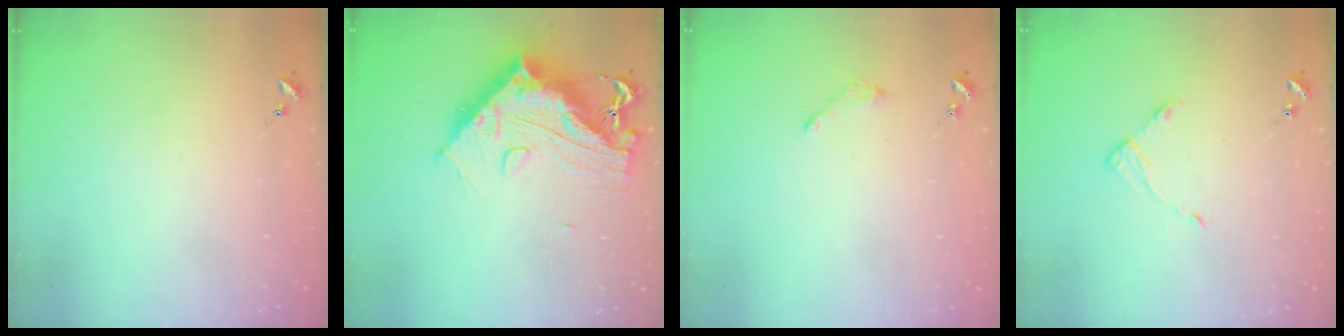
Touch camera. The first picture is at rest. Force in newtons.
{"total": 16.4, "press": 16.3, "slide": 1.5}
{"total": 3.1, "press": 3.0, "slide": 0.3}
{"total": 4.9, "press": 4.8, "slide": 0.6}